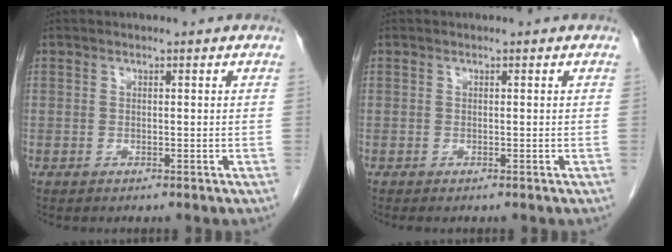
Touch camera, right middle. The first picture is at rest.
{"total": 0.0}